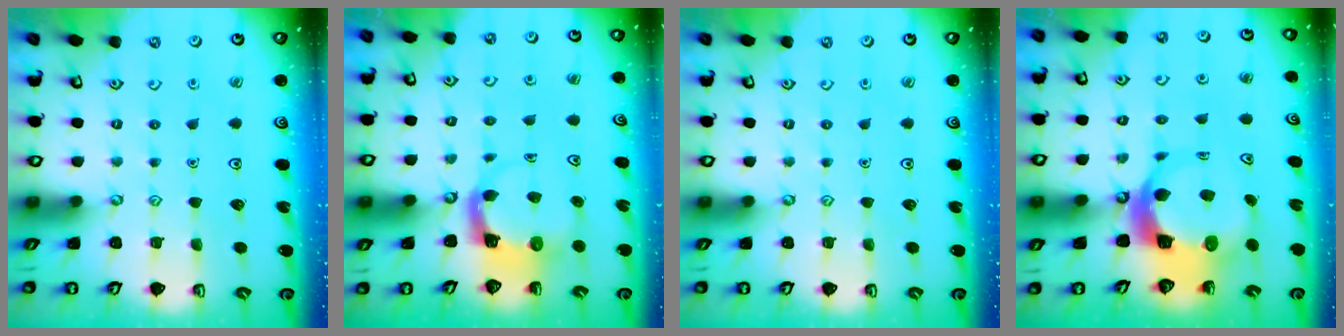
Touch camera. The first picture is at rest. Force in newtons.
{"total": 3.8, "press": 3.8, "slide": 0.2}
{"total": 0.0}
{"total": 8.6, "press": 8.5, "slide": 1.1}